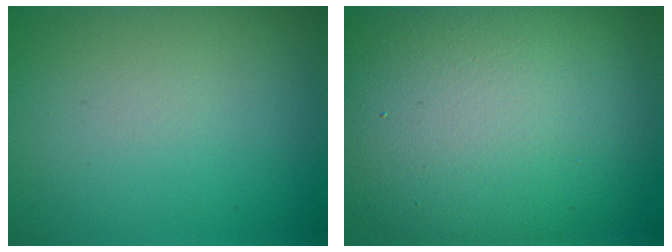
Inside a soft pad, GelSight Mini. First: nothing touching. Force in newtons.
{"total": 15.7, "press": 15.7, "slide": 1.3}